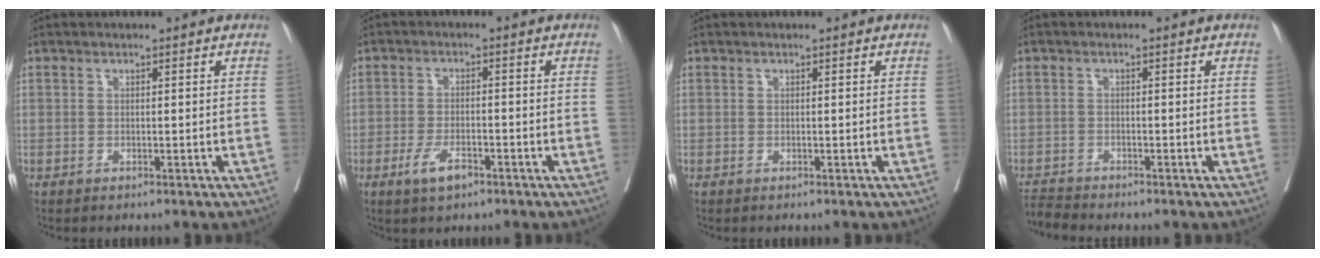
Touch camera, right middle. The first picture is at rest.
{"total": 4.3, "force": [-2.5, 1.5, 3.1], "torque": [-0.063, -0.002, -0.043]}
{"total": 0.0}
{"total": 2.6, "force": [-2.4, -0.8, -0.4], "torque": [0.003, -0.018, -0.046]}